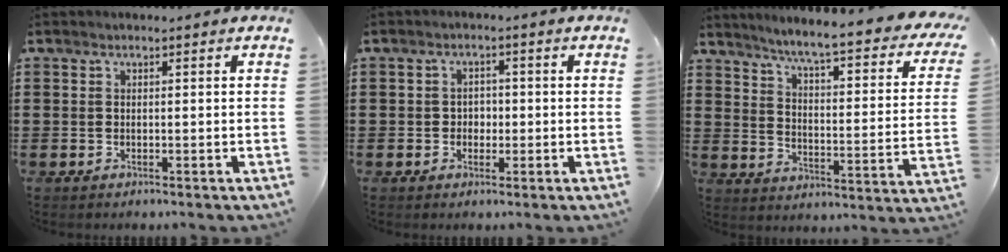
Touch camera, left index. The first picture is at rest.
{"total": 2.0, "force": [-0.4, 1.8, 0.8], "torque": [-0.021, 0.006, -0.012]}
{"total": 5.7, "force": [4.5, -0.7, 3.3], "torque": [-0.078, -0.047, 0.064]}